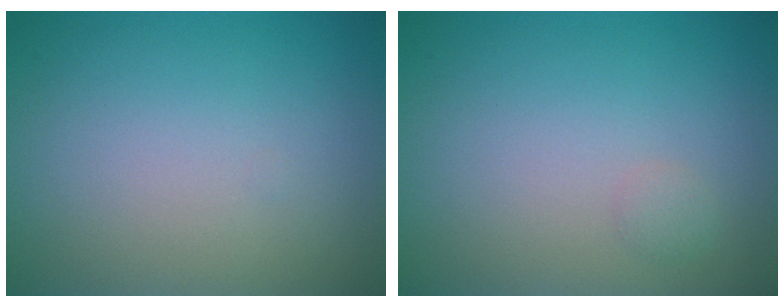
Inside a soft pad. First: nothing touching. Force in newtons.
{"total": 0.7, "press": 0.7, "slide": 0.0}